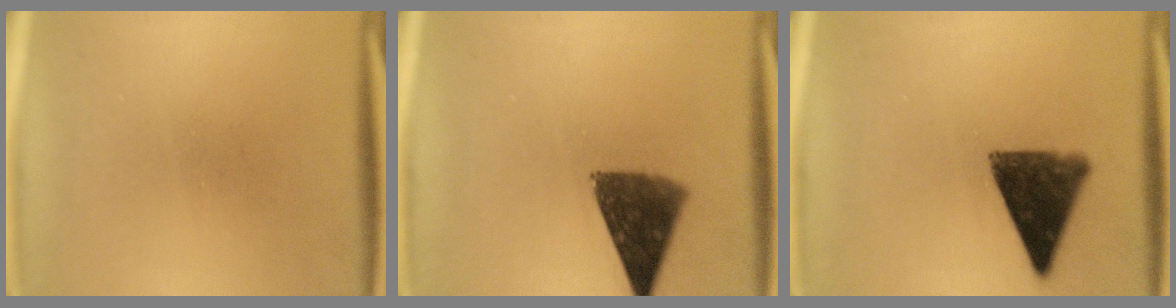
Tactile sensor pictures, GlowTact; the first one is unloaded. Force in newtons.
{"total": 9.9}
{"total": 11.1}